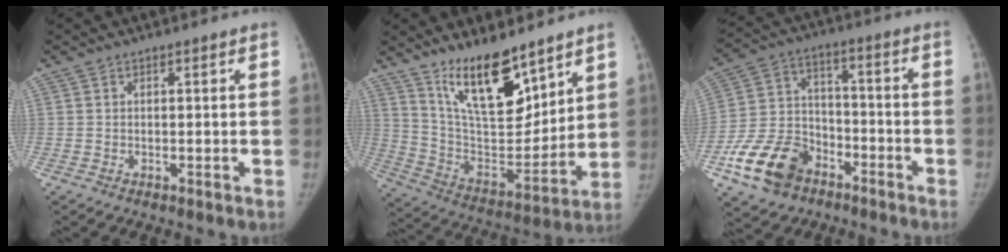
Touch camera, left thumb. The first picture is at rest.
{"total": 18.4, "force": [12.7, 6.7, 11.5], "torque": [-0.145, -0.088, 0.236]}
{"total": 14.7, "force": [-8.5, 9.9, 6.7], "torque": [-0.103, 0.055, -0.155]}